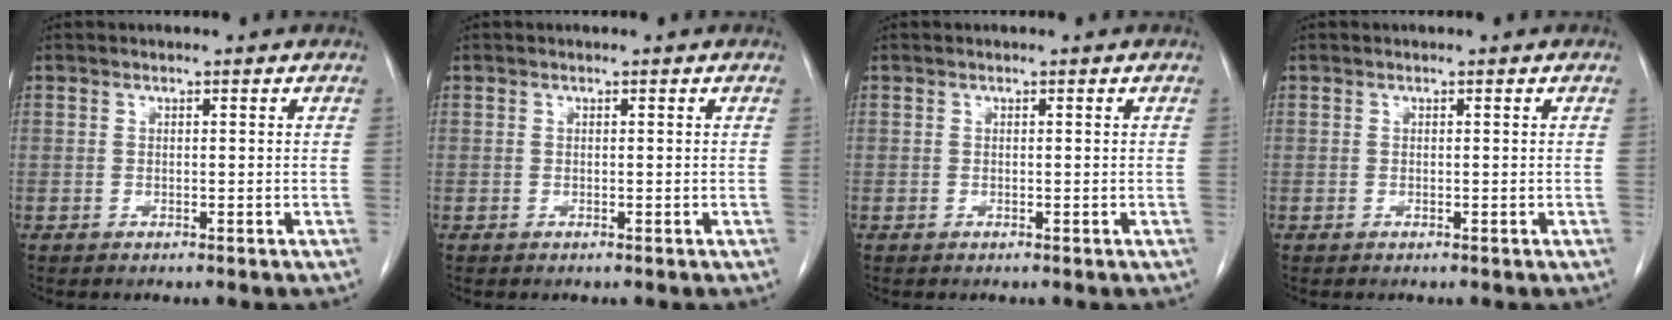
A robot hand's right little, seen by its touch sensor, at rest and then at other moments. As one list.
[{"total": 0.0}, {"total": 0.0}, {"total": 0.0}]